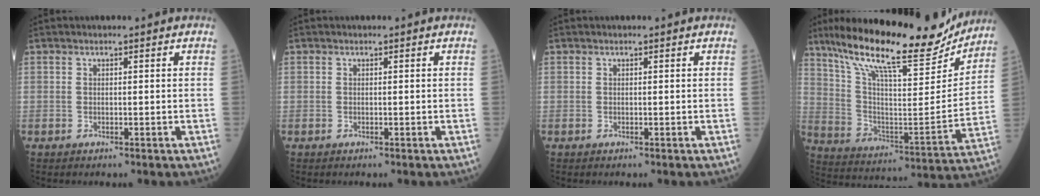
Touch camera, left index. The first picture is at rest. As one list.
[{"total": 0.0}, {"total": 0.0}, {"total": 24.1, "force": [20.2, 4.1, 12.6], "torque": [-0.221, -0.015, 0.312]}]